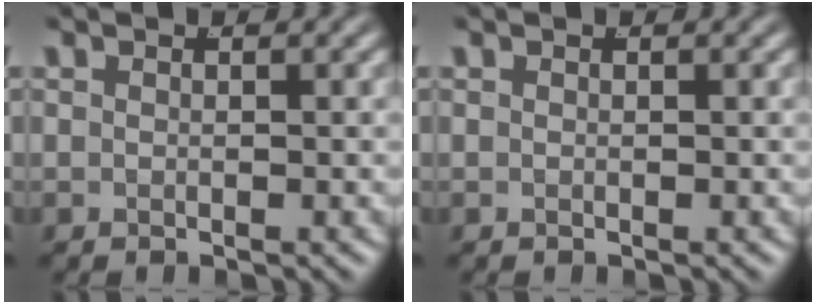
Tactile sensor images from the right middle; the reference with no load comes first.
{"total": 0.0}